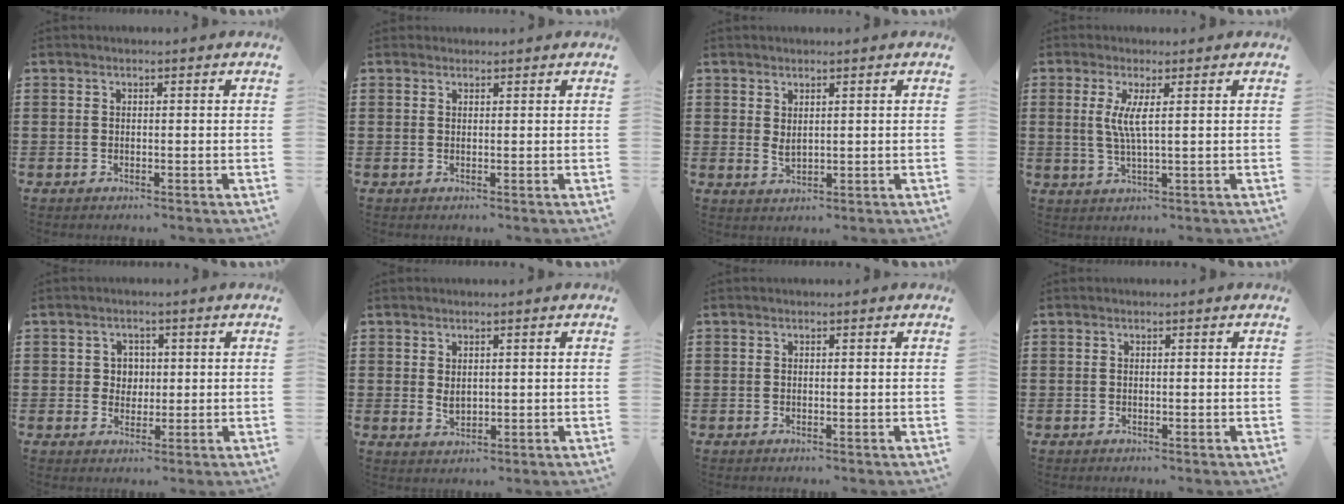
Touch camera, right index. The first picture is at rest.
{"total": 0.8, "force": [0.7, 0.4, -0.1], "torque": [0.001, 0.003, 0.014]}
{"total": 1.7, "force": [1.1, 0.7, 1.1], "torque": [-0.023, 0.001, 0.021]}
{"total": 4.2, "force": [0.9, 0.2, 4.1], "torque": [-0.089, -0.008, 0.011]}
{"total": 2.6, "force": [0.4, 2.4, 0.9], "torque": [-0.028, 0.009, 0.003]}
{"total": 1.8, "force": [0.5, 1.2, 1.3], "torque": [-0.026, 0.004, 0.010]}
{"total": 0.0}
{"total": 0.0}